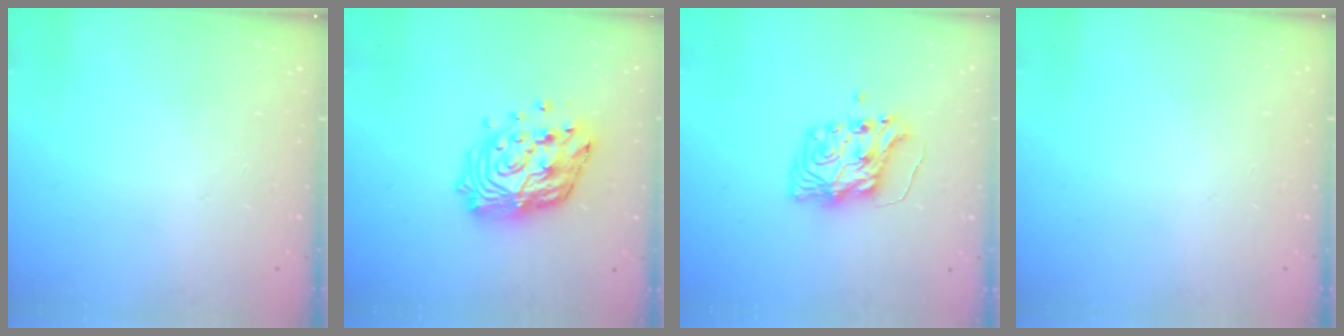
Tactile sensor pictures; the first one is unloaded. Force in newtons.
{"total": 16.7, "press": 16.6, "slide": 1.7}
{"total": 8.9, "press": 8.9, "slide": 0.3}
{"total": 0.0}